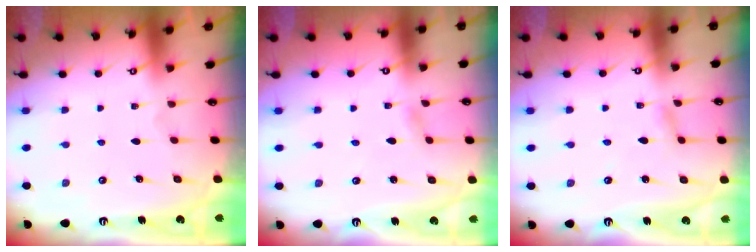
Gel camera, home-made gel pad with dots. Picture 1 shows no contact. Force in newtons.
{"total": 1.5, "press": 1.5, "slide": 0.2}
{"total": 2.3, "press": 2.3, "slide": 0.2}